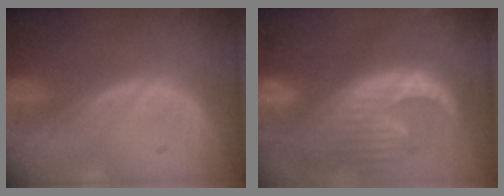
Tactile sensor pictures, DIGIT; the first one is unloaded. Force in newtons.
{"total": 13.4, "press": 11.4, "slide": 7.0}